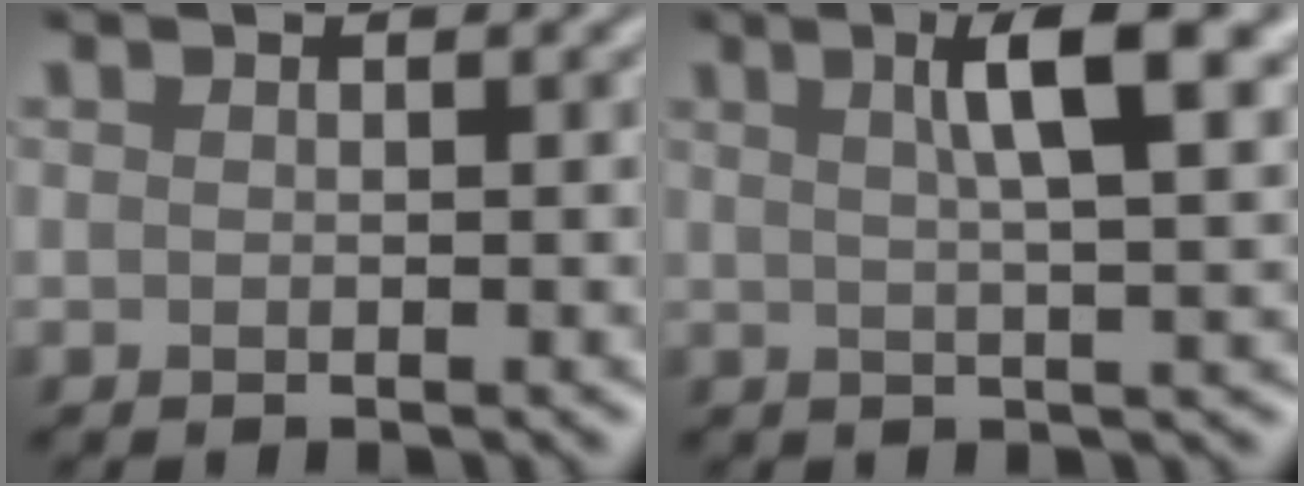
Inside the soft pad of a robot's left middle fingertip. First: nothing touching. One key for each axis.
{"total": 6.4, "fx": 2.5, "fy": 1.5, "fz": 5.8, "tx": -0.066, "ty": 0.005, "tz": 0.032}